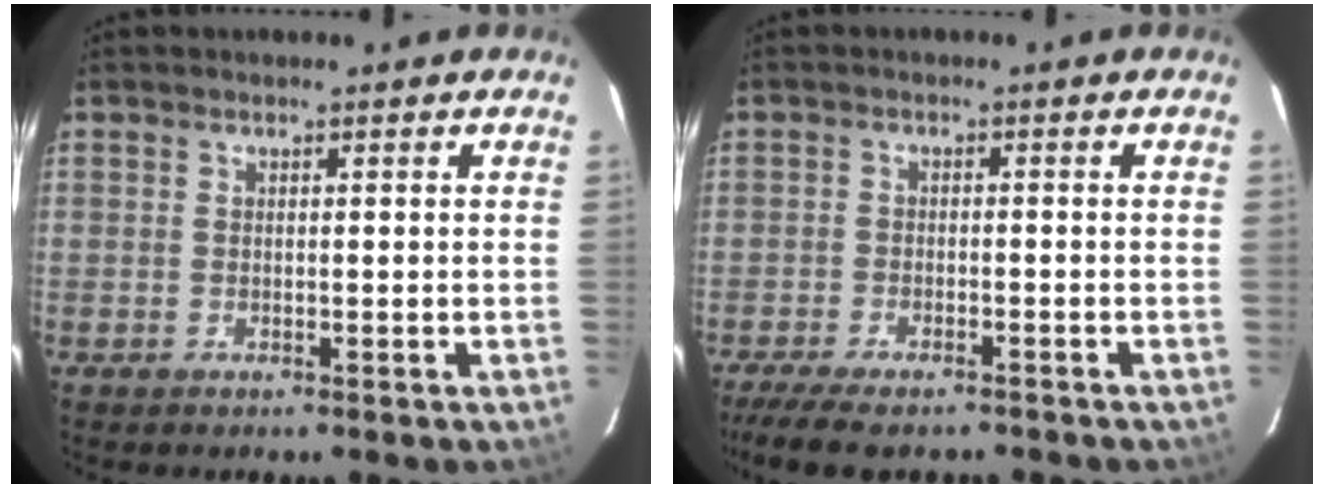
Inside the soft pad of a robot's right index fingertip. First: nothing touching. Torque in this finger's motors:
{"motor_torque": [1.30, -0.85, 0.37, 0.07]}